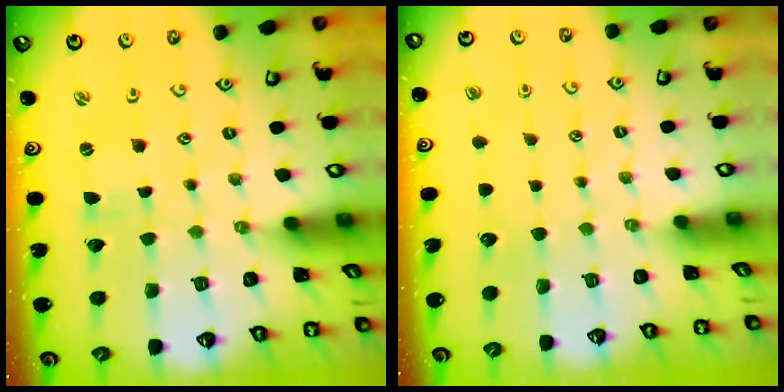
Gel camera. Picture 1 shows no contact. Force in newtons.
{"total": 0.0}